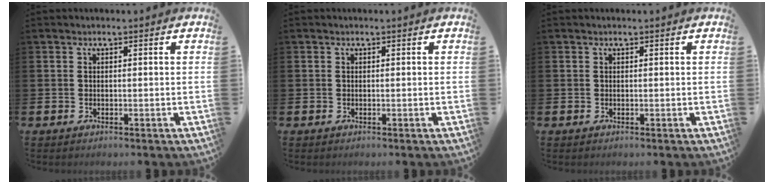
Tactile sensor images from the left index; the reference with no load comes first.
{"total": 0.0}
{"total": 0.0}